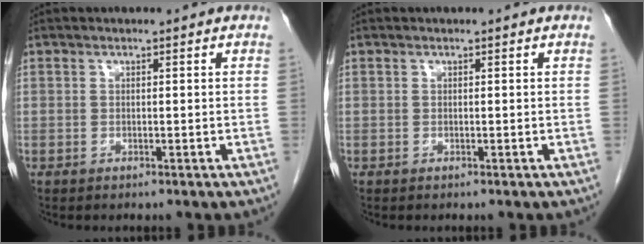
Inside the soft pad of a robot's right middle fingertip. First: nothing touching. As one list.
[{"total": 0.0}]